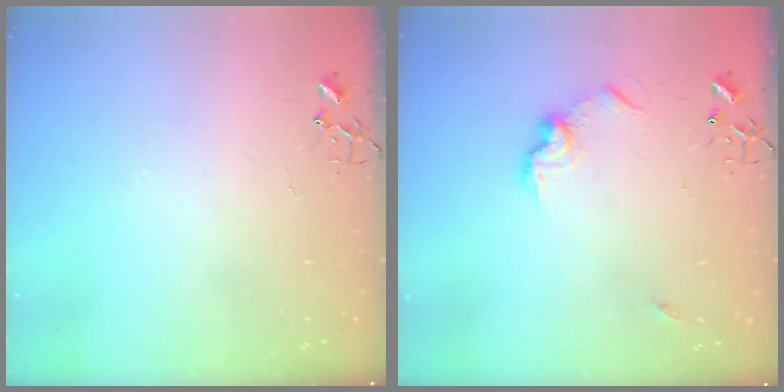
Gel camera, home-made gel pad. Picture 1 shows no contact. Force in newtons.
{"total": 9.4, "press": 9.4, "slide": 0.5}